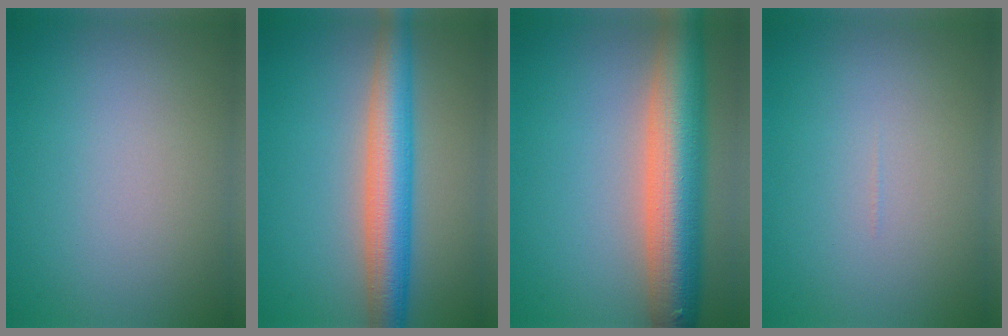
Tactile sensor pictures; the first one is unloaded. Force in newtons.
{"total": 6.4, "press": 6.4, "slide": 0.2}
{"total": 10.1, "press": 10.0, "slide": 0.7}
{"total": 0.0}